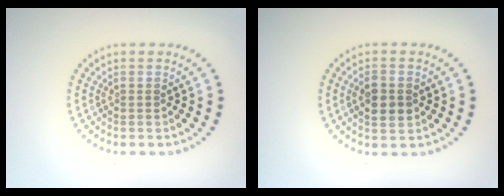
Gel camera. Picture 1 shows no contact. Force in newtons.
{"total": 2.6, "press": 2.6, "slide": 0.2}